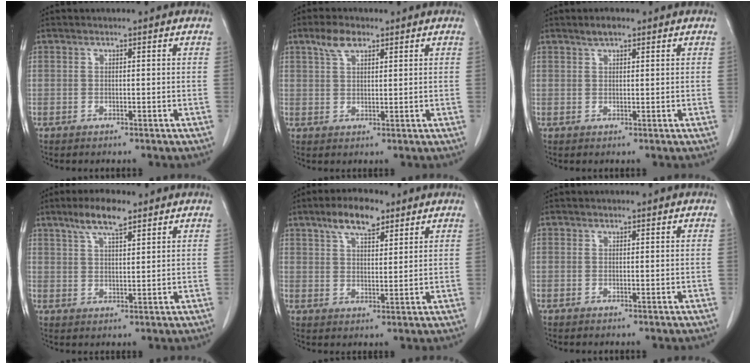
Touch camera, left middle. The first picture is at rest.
{"total": 3.9, "force": [2.5, 1.6, 2.4], "torque": [-0.053, 0.009, 0.052]}
{"total": 1.9, "force": [1.4, 0.6, 1.1], "torque": [-0.023, 0.005, 0.025]}
{"total": 6.3, "force": [4.4, 1.3, 4.3], "torque": [-0.087, 0.007, 0.080]}
{"total": 7.2, "force": [4.8, 2.6, 4.7], "torque": [-0.085, 0.010, 0.084]}
{"total": 0.0}